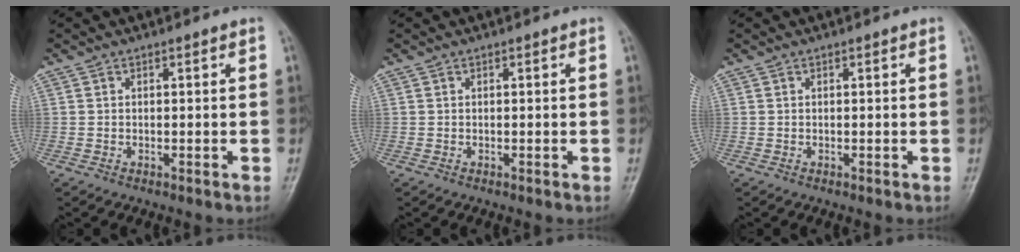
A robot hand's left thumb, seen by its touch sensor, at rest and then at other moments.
{"total": 0.0}
{"total": 0.0}